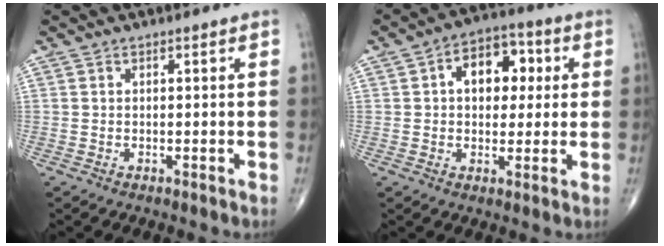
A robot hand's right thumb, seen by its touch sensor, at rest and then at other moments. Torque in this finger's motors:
{"motor_torque": [-0.15, 0.32, 0.05, 0.00, 0.06]}